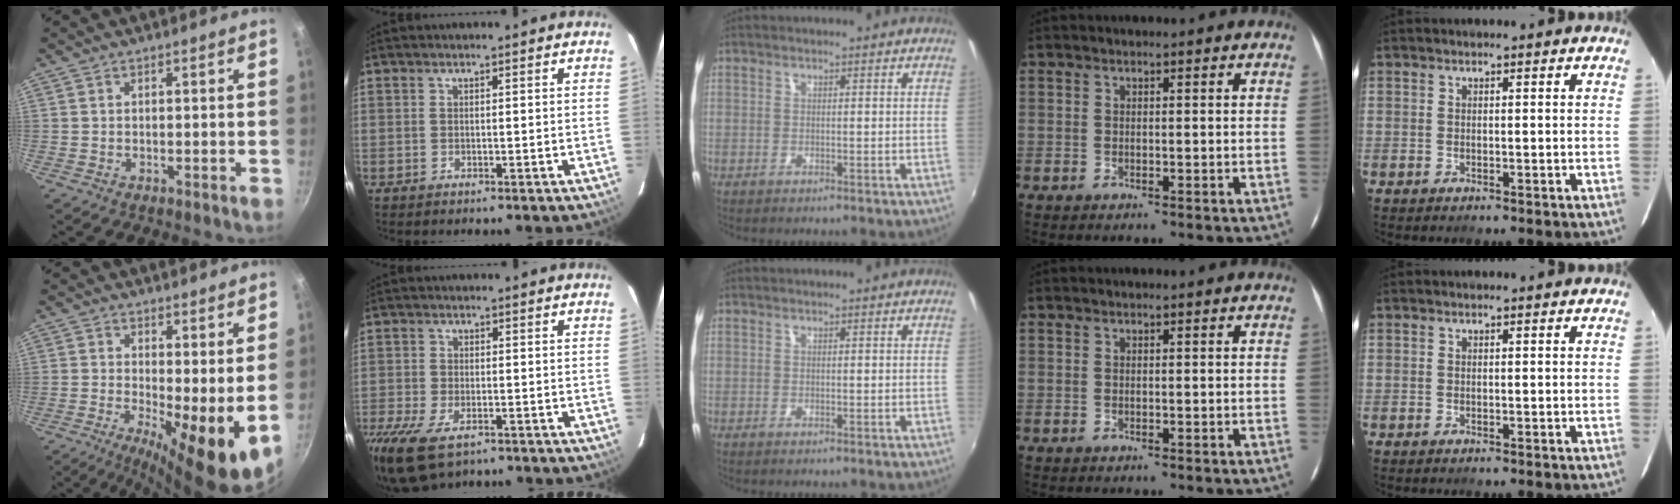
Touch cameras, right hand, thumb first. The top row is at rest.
{"thumb": {"total": 10.6, "force": [-0.3, 3.1, 10.1], "torque": [-0.137, -0.014, -0.006]}, "index": {"total": 10.8, "force": [-7.2, 4.9, 6.4], "torque": [-0.163, -0.040, -0.131]}}